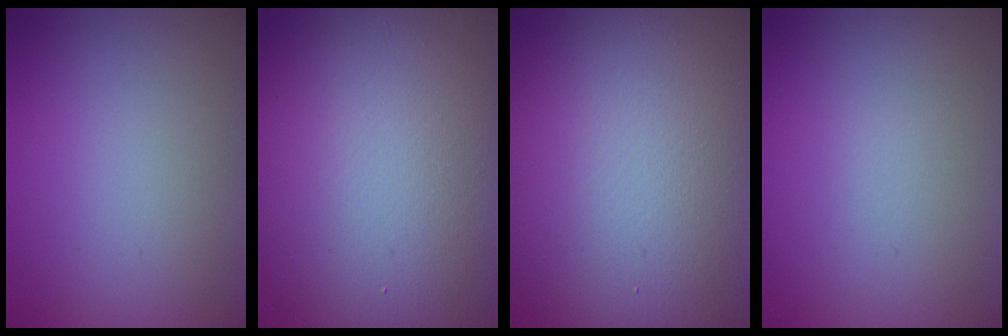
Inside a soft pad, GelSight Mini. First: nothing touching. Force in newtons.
{"total": 13.4, "press": 13.4, "slide": 0.5}
{"total": 13.5, "press": 13.5, "slide": 0.5}
{"total": 0.0}